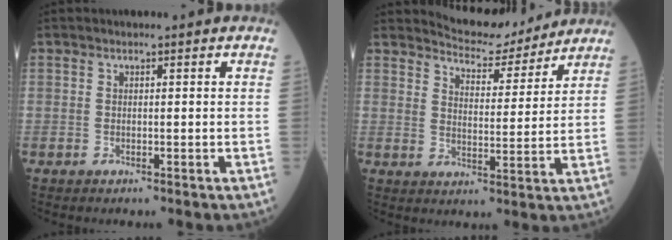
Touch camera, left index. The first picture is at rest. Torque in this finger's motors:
{"motor_torque": [0.91, -1.01, 0.13, 0.02]}